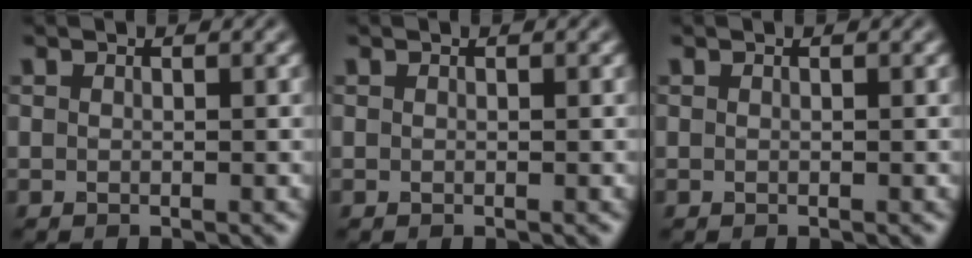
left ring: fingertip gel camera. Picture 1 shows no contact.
{"total": 0.0}
{"total": 0.0}